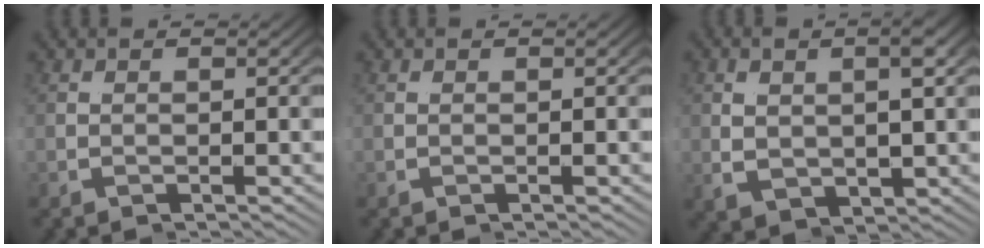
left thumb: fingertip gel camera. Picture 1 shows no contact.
{"total": 0.0}
{"total": 2.2, "force": [-0.3, 0.4, 2.2], "torque": [-0.031, 0.001, -0.002]}